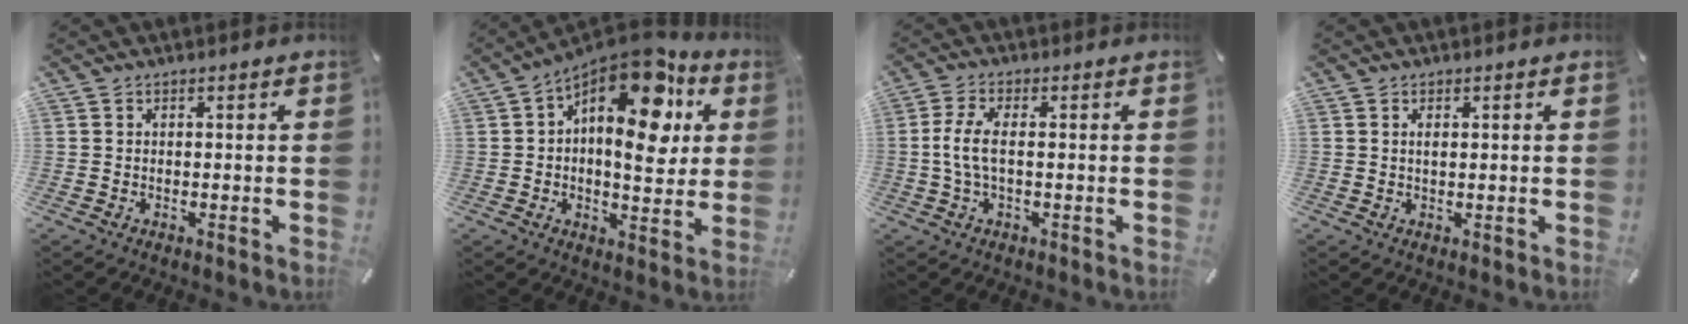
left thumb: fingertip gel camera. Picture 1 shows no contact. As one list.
[{"total": 17.1, "force": [8.4, 7.9, 12.7], "torque": [-0.185, -0.064, 0.141]}, {"total": 6.1, "force": [-0.1, 2.0, 5.8], "torque": [-0.125, -0.005, -0.008]}, {"total": 1.3, "force": [0.4, 0.4, 1.1], "torque": [-0.024, 0.001, 0.006]}]